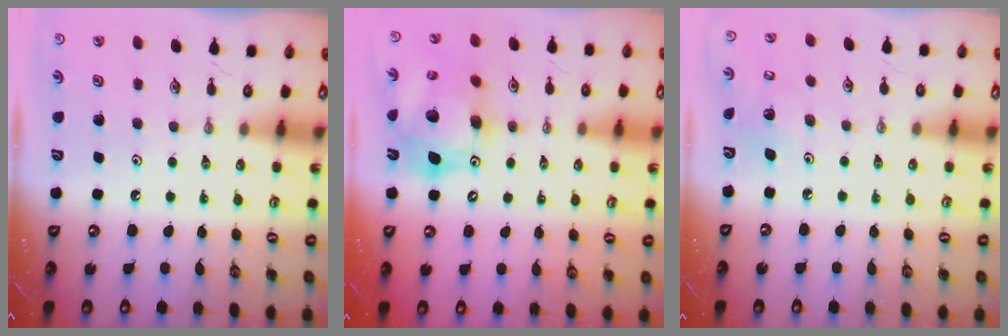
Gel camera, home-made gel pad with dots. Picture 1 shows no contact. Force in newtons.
{"total": 17.5, "press": 17.3, "slide": 2.8}
{"total": 4.8, "press": 4.8, "slide": 0.4}